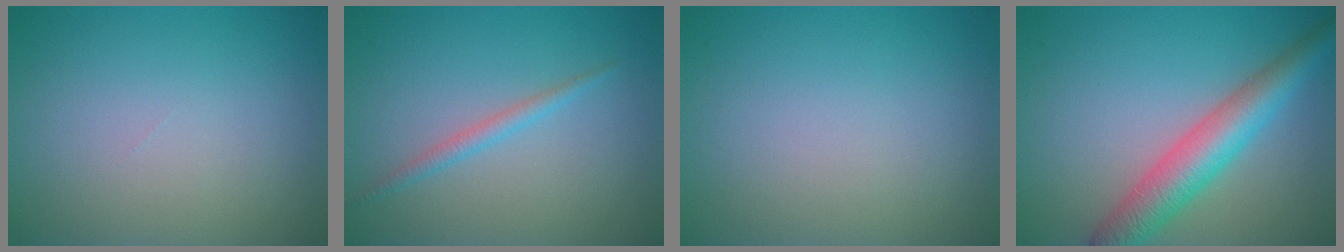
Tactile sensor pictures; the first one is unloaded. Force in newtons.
{"total": 1.4, "press": 1.4, "slide": 0.1}
{"total": 0.0}
{"total": 5.8, "press": 5.8, "slide": 0.1}